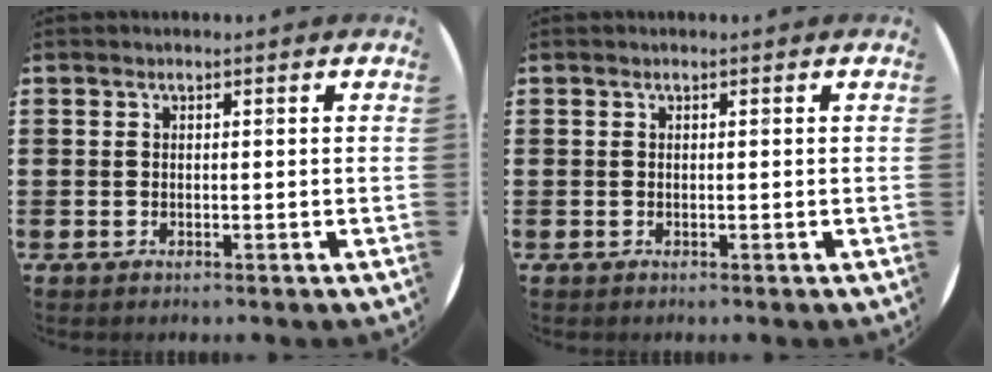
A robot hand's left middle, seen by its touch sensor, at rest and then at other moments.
{"total": 0.0}